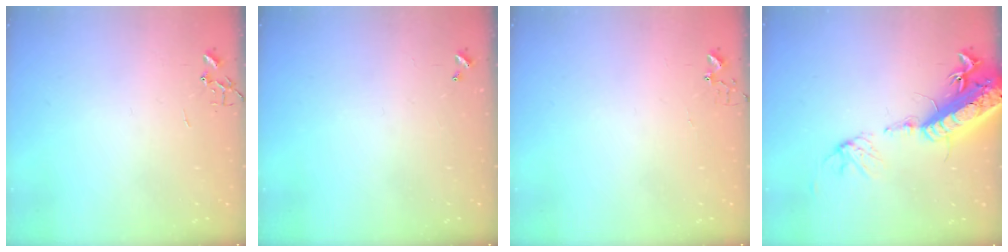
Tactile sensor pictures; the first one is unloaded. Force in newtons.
{"total": 0.0}
{"total": 2.9, "press": 2.9, "slide": 0.4}
{"total": 21.7, "press": 21.1, "slide": 4.7}